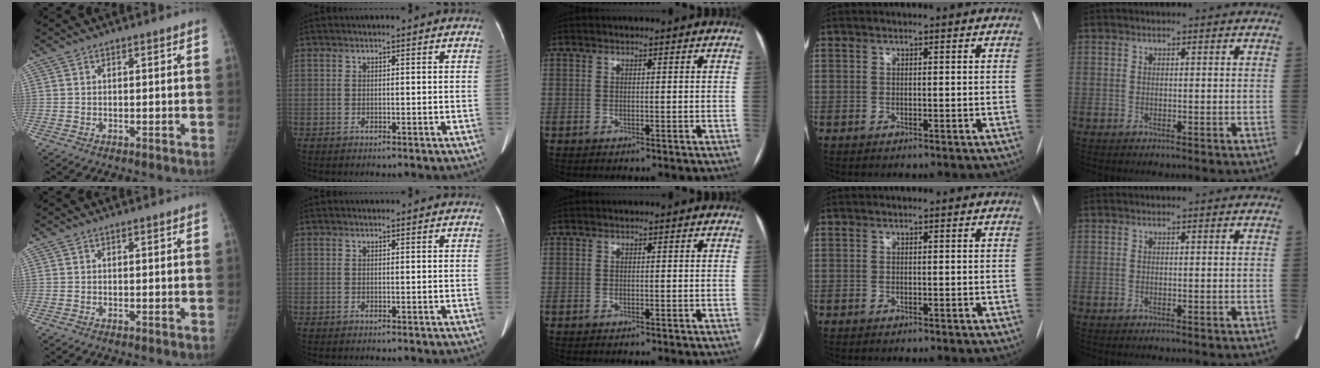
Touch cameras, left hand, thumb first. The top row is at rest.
{"index": {"total": 1.2, "force": [1.1, 0.3, 0.2], "torque": [-0.011, 0.012, 0.011]}}